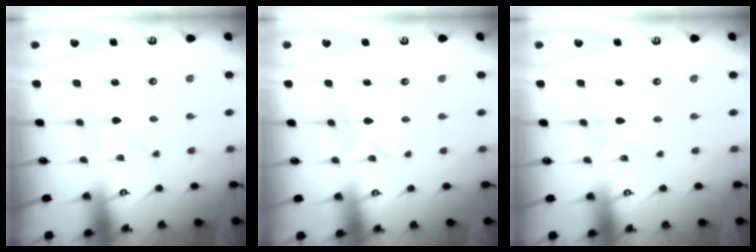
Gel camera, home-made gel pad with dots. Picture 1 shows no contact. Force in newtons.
{"total": 4.6, "press": 4.5, "slide": 0.4}
{"total": 2.7, "press": 2.7, "slide": 0.2}